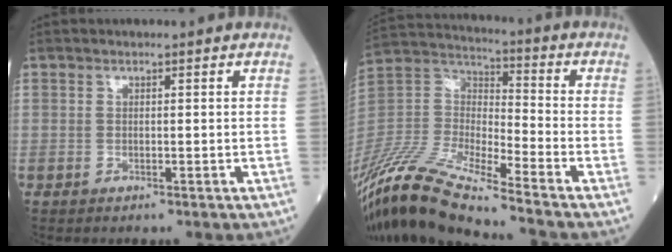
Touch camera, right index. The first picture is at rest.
{"total": 16.4, "force": [-13.8, 0.4, 8.8], "torque": [-0.188, -0.002, -0.268]}